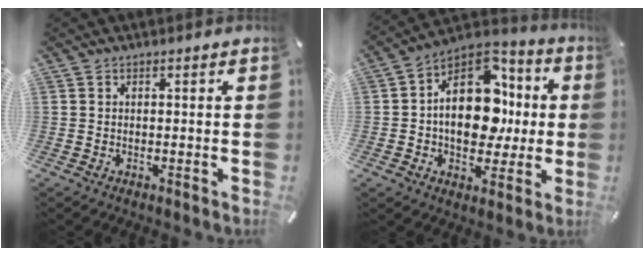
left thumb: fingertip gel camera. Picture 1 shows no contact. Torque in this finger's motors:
{"motor_torque": [1.26, 1.26, 1.02, -0.68, 0.34]}